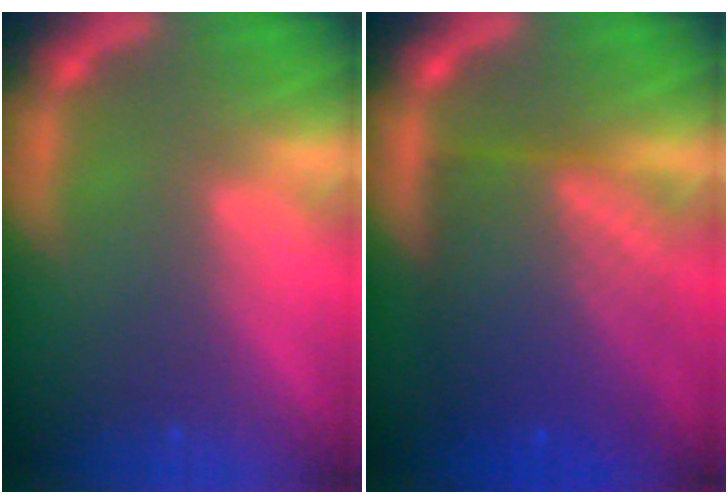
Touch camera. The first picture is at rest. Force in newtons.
{"total": 10.1}